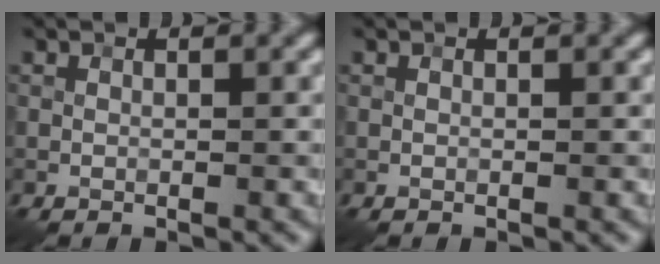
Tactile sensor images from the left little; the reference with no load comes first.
{"total": 0.0}